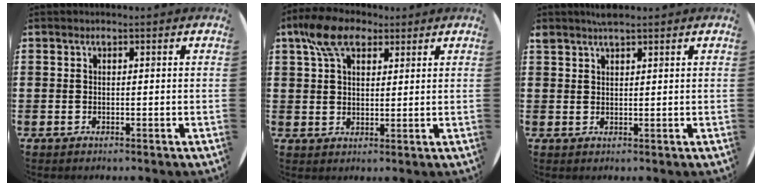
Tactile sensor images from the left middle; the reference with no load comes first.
{"total": 7.4, "force": [4.8, 4.1, 3.7], "torque": [-0.082, 0.005, 0.089]}
{"total": 1.8, "force": [1.7, 0.3, 0.6], "torque": [-0.012, 0.003, 0.031]}